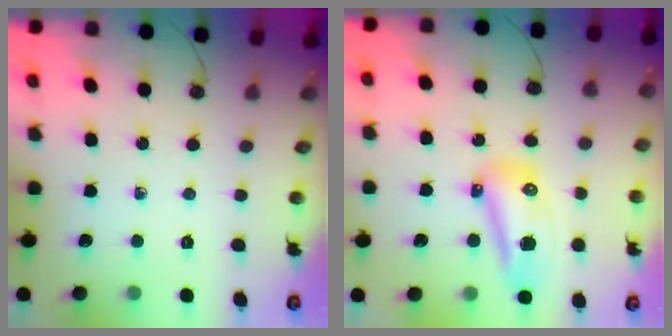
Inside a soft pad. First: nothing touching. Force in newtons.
{"total": 16.8, "press": 13.2, "slide": 10.4}